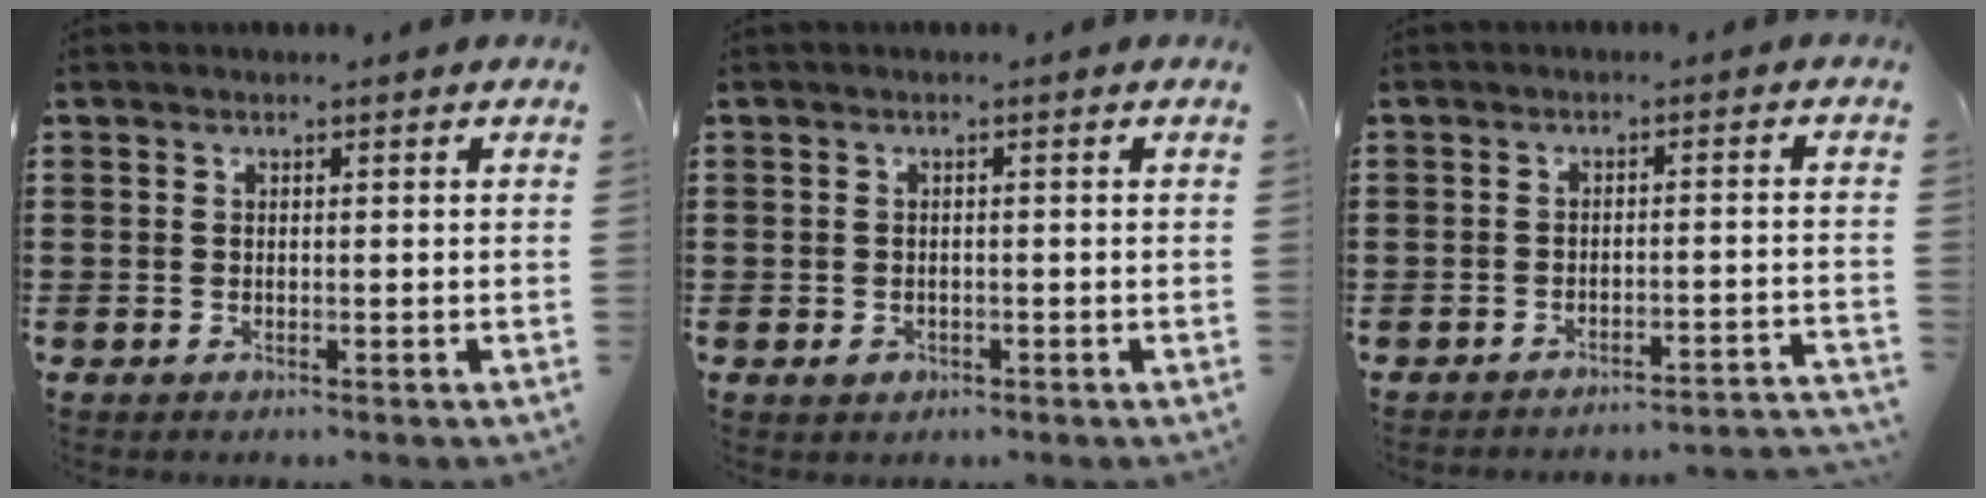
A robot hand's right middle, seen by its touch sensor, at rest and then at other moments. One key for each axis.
{"total": 0.9, "fx": -0.4, "fy": 0.7, "fz": 0.4, "tx": -0.011, "ty": 0.001, "tz": -0.008}
{"total": 2.6, "fx": -2.5, "fy": -0.3, "fz": 0.5, "tx": -0.011, "ty": 0.002, "tz": -0.054}